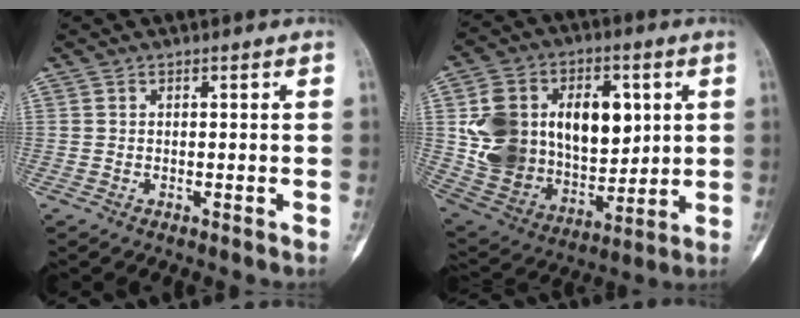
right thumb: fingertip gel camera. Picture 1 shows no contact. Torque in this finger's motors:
{"motor_torque": [2.27, 2.63, 0.95, -0.52, 0.13]}